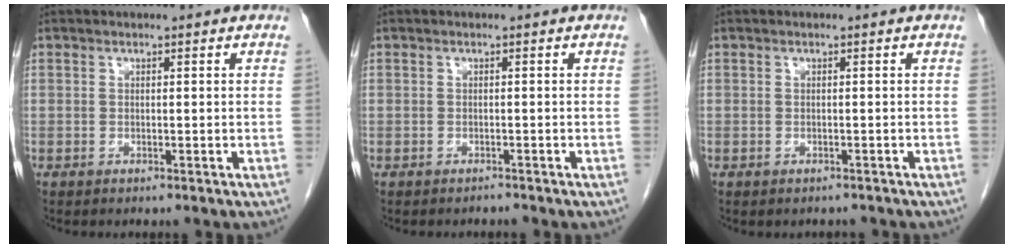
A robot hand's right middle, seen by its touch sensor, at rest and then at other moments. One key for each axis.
{"total": 0.5, "fx": -0.5, "fy": 0.0, "fz": -0.1, "tx": -0.003, "ty": -0.004, "tz": -0.009}
{"total": 1.1, "fx": -0.9, "fy": 0.5, "fz": 0.1, "tx": -0.006, "ty": 0.000, "tz": -0.013}